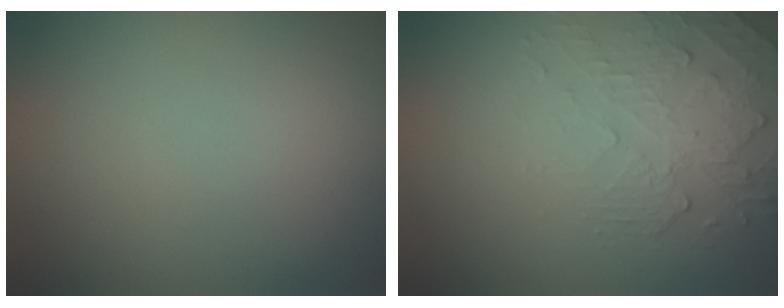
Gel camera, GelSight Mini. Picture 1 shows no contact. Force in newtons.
{"total": 2.4, "press": 1.7, "slide": 1.7}